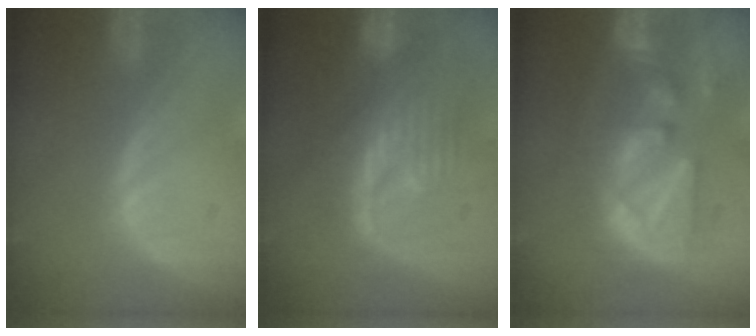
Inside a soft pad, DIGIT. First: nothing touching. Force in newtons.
{"total": 9.9, "press": 9.2, "slide": 3.7}
{"total": 9.2, "press": 9.2, "slide": 0.3}